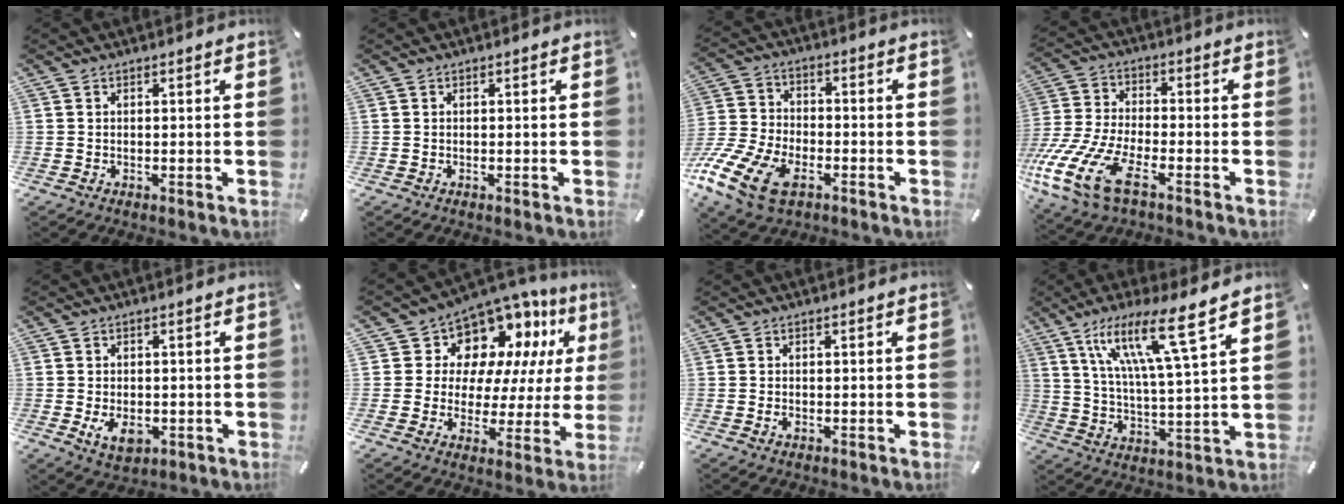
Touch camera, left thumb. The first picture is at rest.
{"total": 0.0}
{"total": 15.1, "force": [-8.2, 8.6, 9.3], "torque": [-0.200, 0.037, -0.147]}
{"total": 15.3, "force": [-8.1, 6.5, 11.1], "torque": [-0.241, 0.020, -0.142]}
{"total": 4.7, "force": [-1.0, 3.2, 3.2], "torque": [-0.059, -0.009, -0.020]}
{"total": 12.2, "force": [8.0, 8.4, 3.7], "torque": [-0.060, -0.077, 0.145]}
{"total": 0.6, "force": [-0.1, 0.4, 0.5], "torque": [-0.011, 0.000, -0.001]}
{"total": 17.4, "force": [10.5, 3.1, 13.5], "torque": [-0.256, -0.045, 0.164]}